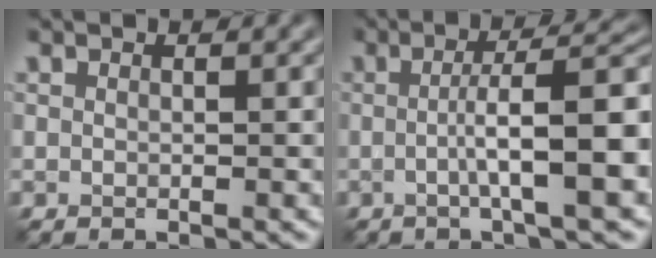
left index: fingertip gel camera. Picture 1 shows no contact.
{"total": 8.0, "force": [-0.5, 1.5, 7.9], "torque": [-0.107, 0.010, -0.010]}